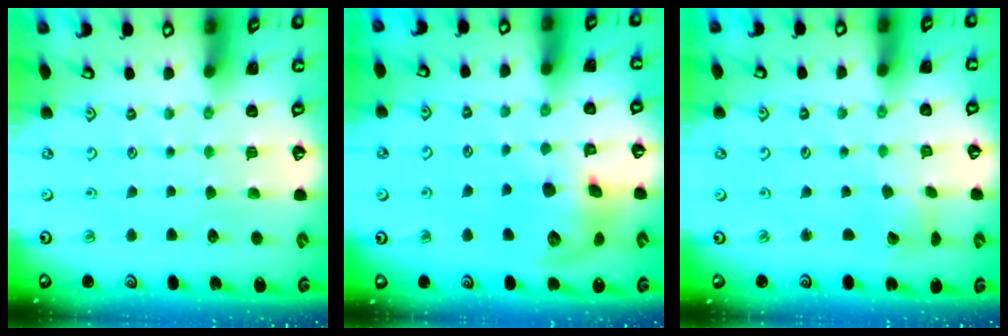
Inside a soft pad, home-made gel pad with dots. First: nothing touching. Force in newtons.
{"total": 13.4, "press": 13.2, "slide": 2.0}
{"total": 3.5, "press": 3.5, "slide": 0.4}